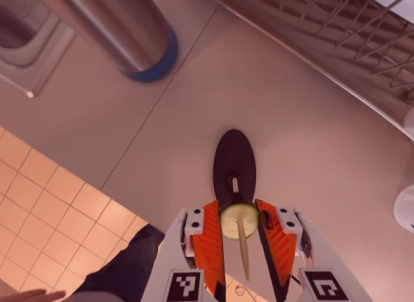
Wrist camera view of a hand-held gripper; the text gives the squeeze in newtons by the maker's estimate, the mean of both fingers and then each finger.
{"total": 8.9, "left": 8.9, "right": 9.0}